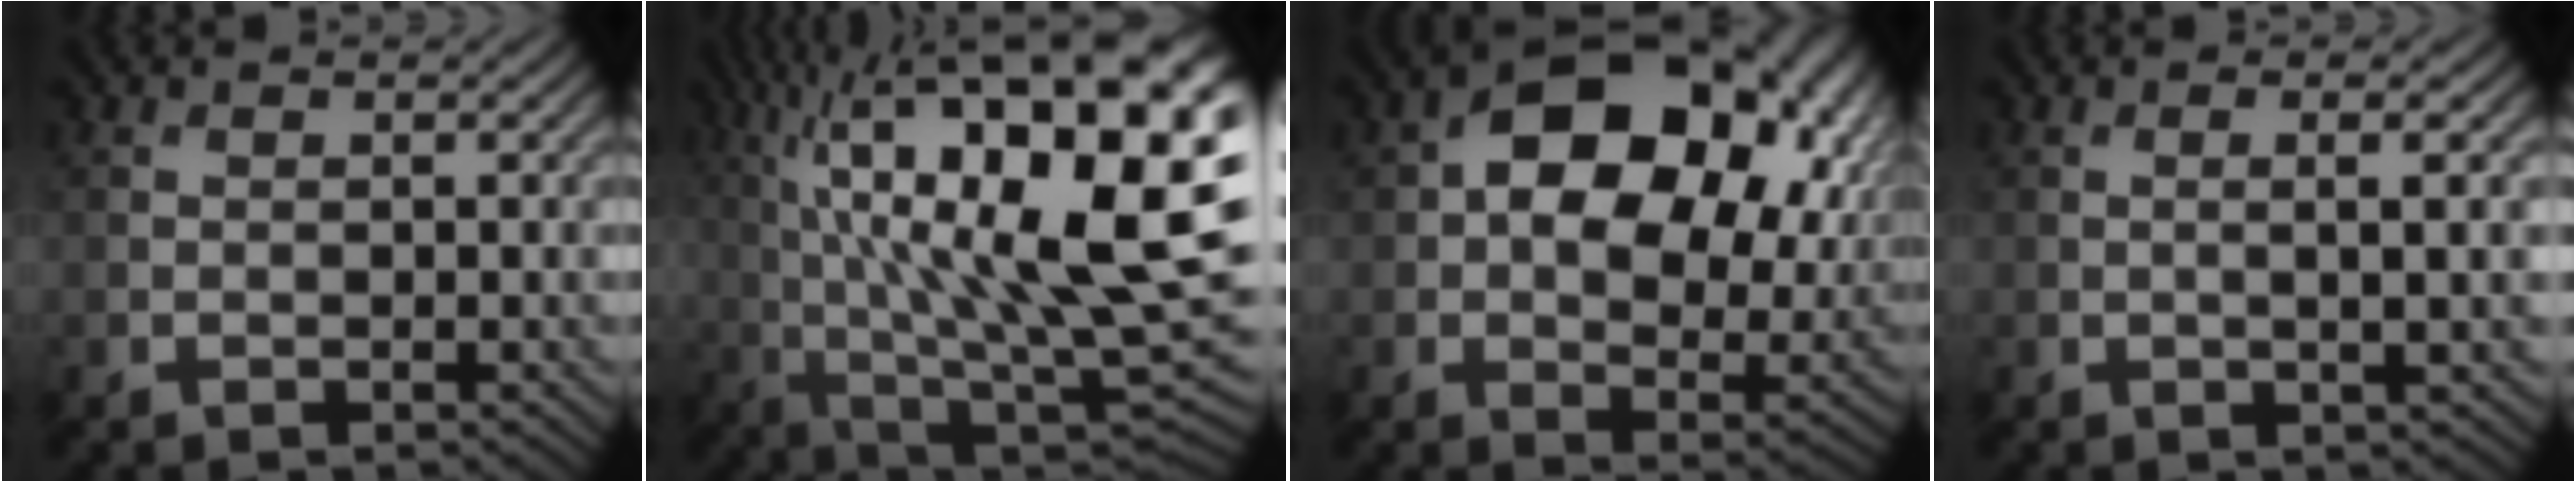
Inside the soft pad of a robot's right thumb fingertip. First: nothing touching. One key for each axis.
{"total": 22.2, "fx": 5.2, "fy": 8.5, "fz": 19.8, "tx": -0.314, "ty": 0.025, "tz": 0.084}
{"total": 17.3, "fx": 5.5, "fy": 11.3, "fz": 11.9, "tx": -0.170, "ty": 0.006, "tz": 0.090}
{"total": 3.9, "fx": 0.3, "fy": 0.8, "fz": 3.8, "tx": -0.057, "ty": 0.010, "tz": 0.002}